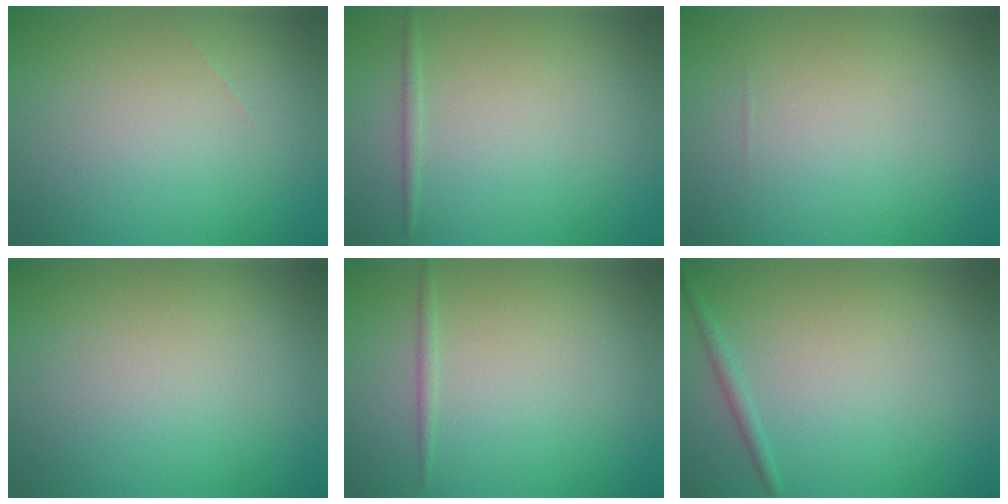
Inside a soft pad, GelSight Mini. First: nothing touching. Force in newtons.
{"total": 0.7, "press": 0.7, "slide": 0.0}
{"total": 0.0}
{"total": 0.0}
{"total": 0.7, "press": 0.7, "slide": 0.0}
{"total": 1.0, "press": 1.0, "slide": 0.1}